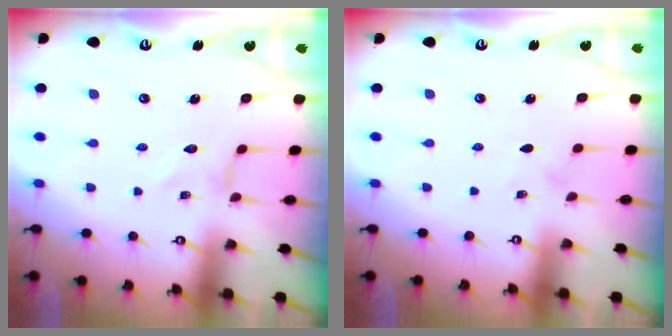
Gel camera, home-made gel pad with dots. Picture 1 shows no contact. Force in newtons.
{"total": 0.0}